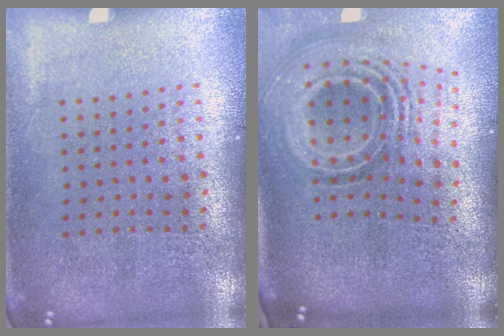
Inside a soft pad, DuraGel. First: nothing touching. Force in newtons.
{"total": 2.2, "press": 1.6, "slide": 1.6}